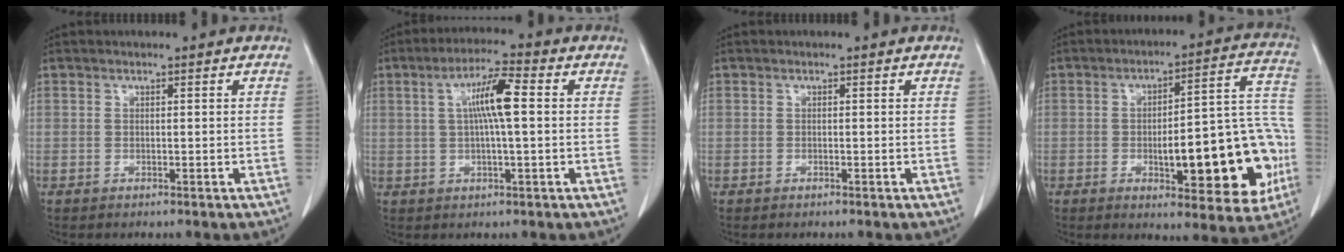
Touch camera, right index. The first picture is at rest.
{"total": 7.2, "force": [1.1, 0.6, 7.1], "torque": [-0.131, 0.012, 0.016]}
{"total": 0.0}
{"total": 19.9, "force": [-4.9, 5.6, 18.5], "torque": [-0.172, 0.042, -0.047]}